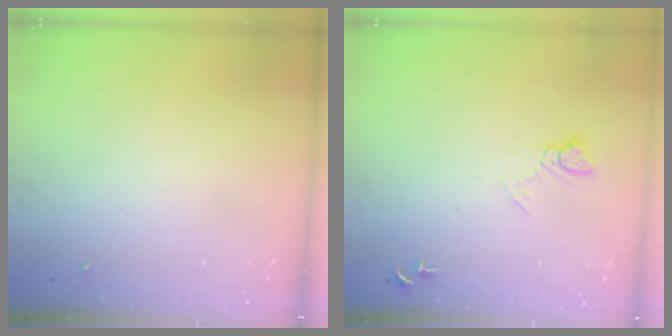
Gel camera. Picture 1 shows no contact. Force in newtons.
{"total": 4.1, "press": 4.1, "slide": 0.3}